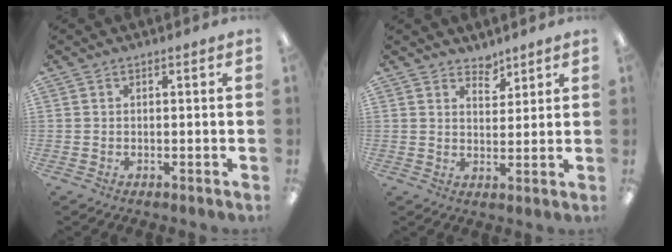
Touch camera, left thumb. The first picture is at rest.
{"total": 3.9, "force": [3.5, 1.5, 0.5], "torque": [0.007, -0.027, 0.063]}